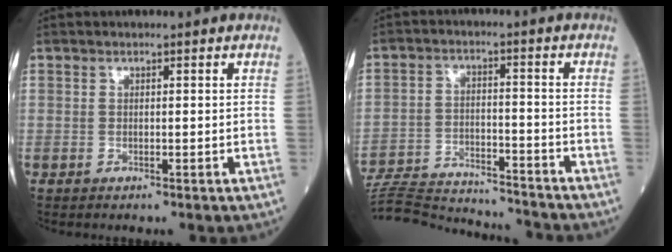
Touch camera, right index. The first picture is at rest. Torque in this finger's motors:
{"motor_torque": [-2.14, 0.00, -1.05, -0.21]}